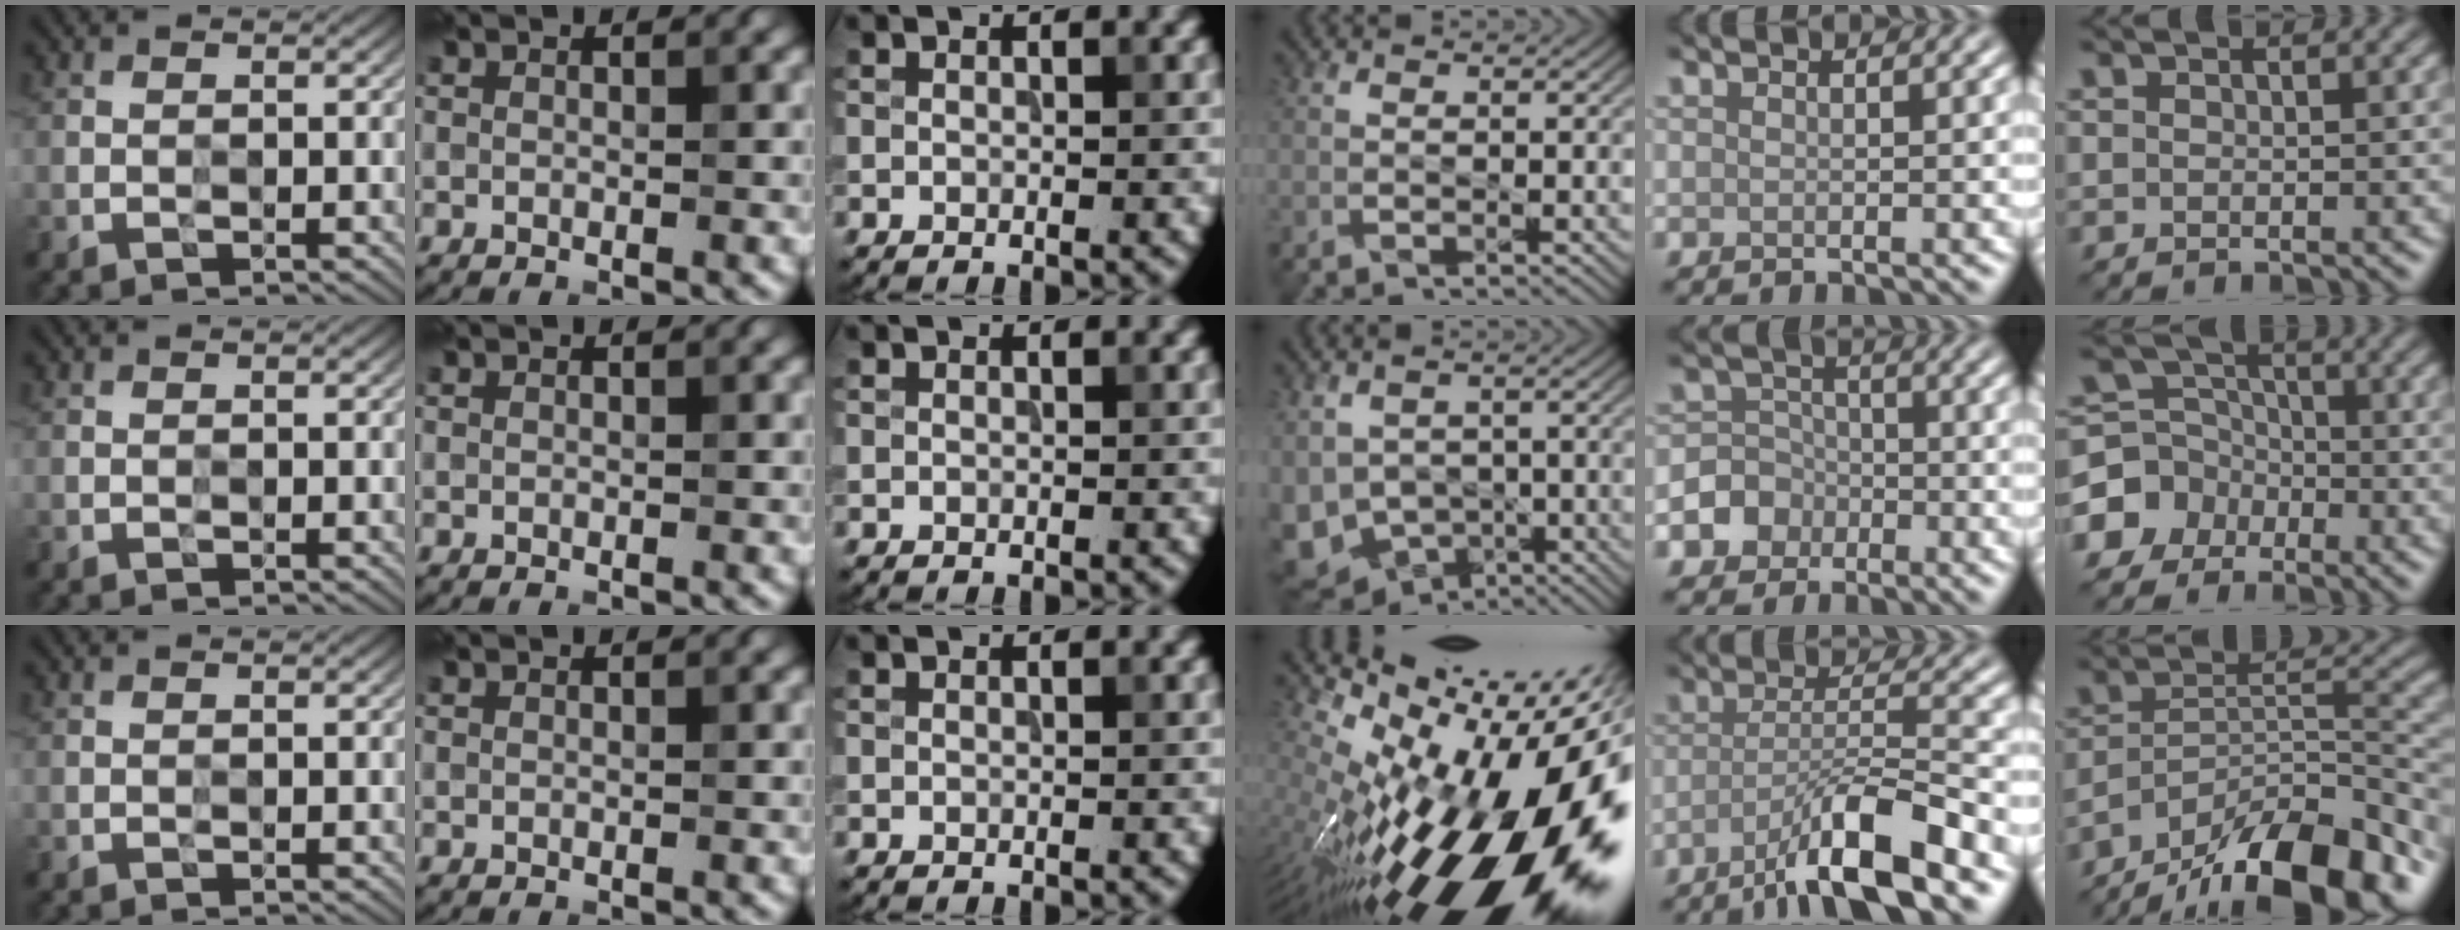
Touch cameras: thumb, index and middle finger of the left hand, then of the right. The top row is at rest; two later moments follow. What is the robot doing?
{"motion": "press", "object": "grip strengthener"}